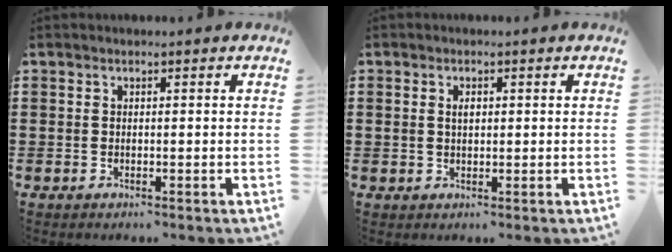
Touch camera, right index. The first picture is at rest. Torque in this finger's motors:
{"motor_torque": [-0.42, 0.38, 0.05, 0.00]}